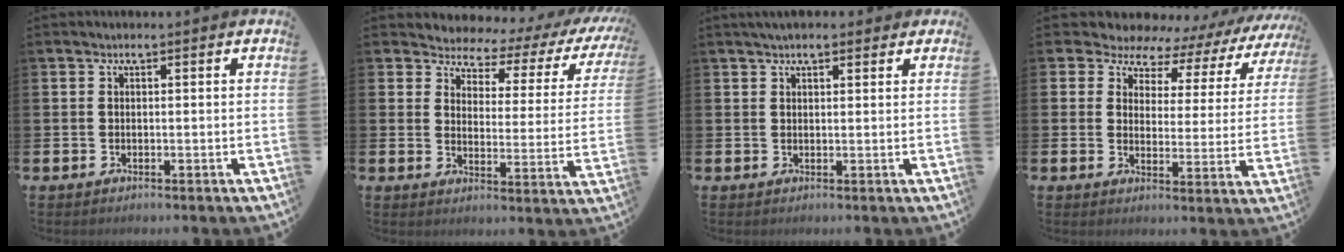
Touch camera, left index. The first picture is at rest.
{"total": 3.4, "force": [2.7, 2.0, 0.7], "torque": [-0.029, -0.032, 0.034]}
{"total": 2.8, "force": [2.4, 0.9, 1.1], "torque": [-0.022, 0.000, 0.043]}
{"total": 5.4, "force": [4.6, 2.9, 0.2], "torque": [-0.035, -0.045, 0.073]}